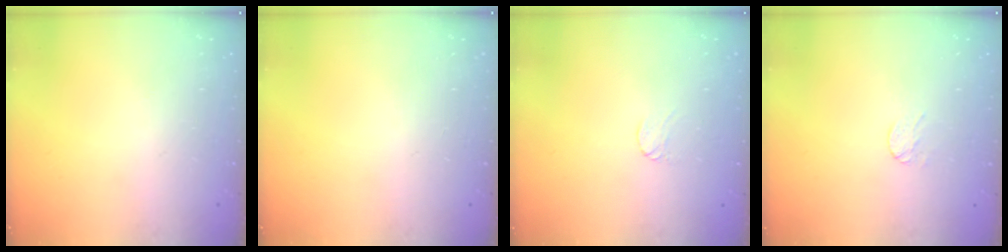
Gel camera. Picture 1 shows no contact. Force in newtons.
{"total": 0.0}
{"total": 2.9, "press": 2.9, "slide": 0.3}
{"total": 3.0, "press": 3.0, "slide": 0.2}